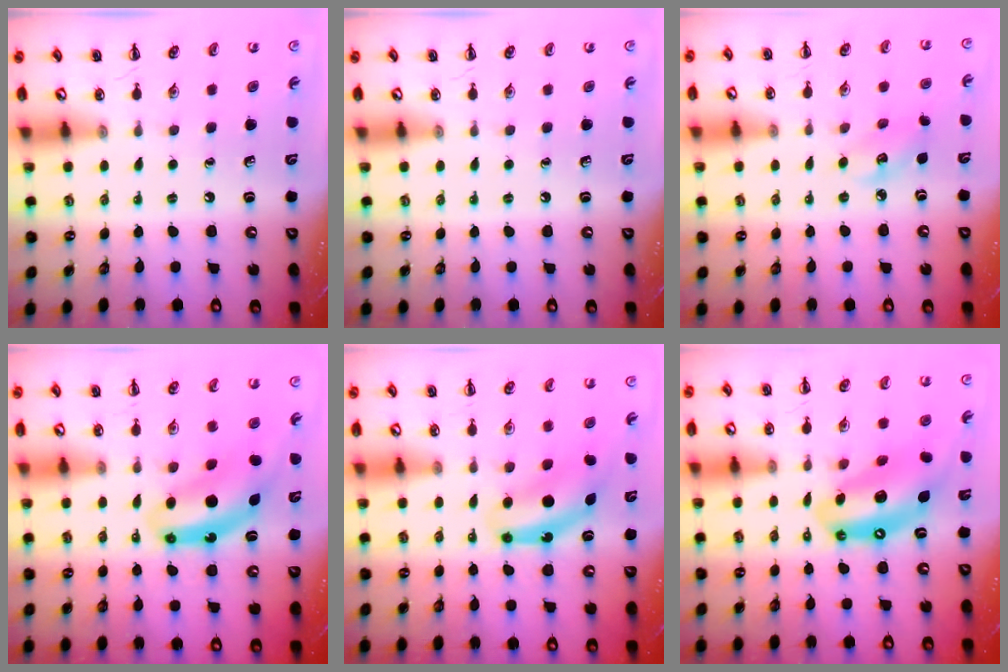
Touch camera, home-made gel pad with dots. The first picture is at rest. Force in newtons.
{"total": 0.0}
{"total": 4.4, "press": 4.2, "slide": 1.2}
{"total": 9.4, "press": 9.3, "slide": 1.8}
{"total": 6.9, "press": 6.9, "slide": 0.2}
{"total": 13.8, "press": 13.4, "slide": 3.3}